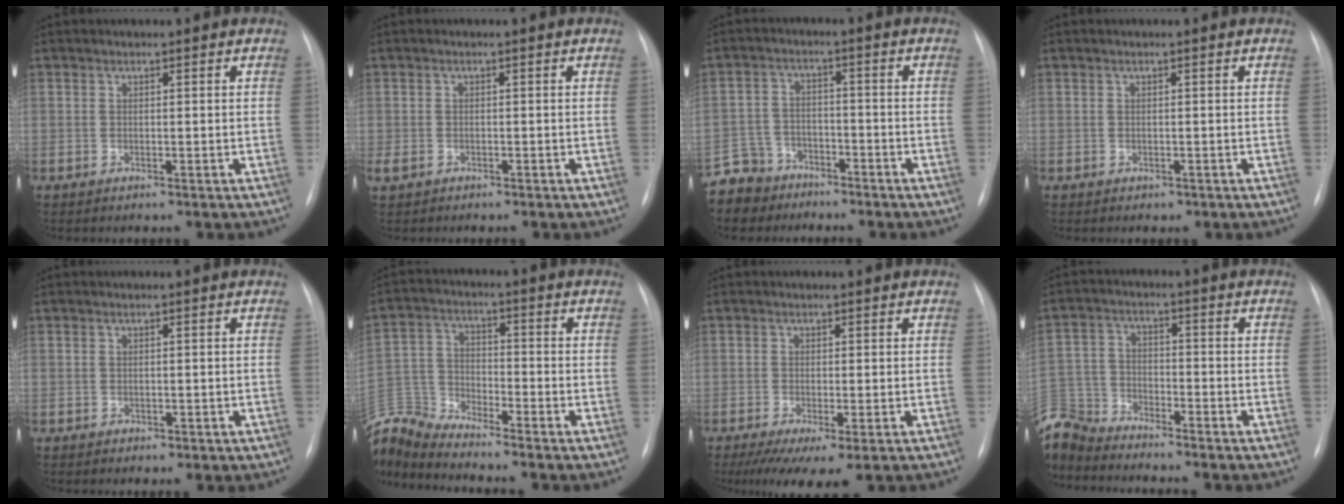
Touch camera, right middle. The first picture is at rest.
{"total": 1.9, "force": [-1.0, 1.3, 0.9], "torque": [-0.023, -0.001, -0.012]}
{"total": 7.7, "force": [-6.2, 4.5, -0.1], "torque": [-0.007, 0.003, -0.116]}
{"total": 0.6, "force": [-0.3, 0.5, 0.1], "torque": [-0.003, 0.002, -0.003]}
{"total": 0.8, "force": [-0.3, 0.6, 0.4], "torque": [-0.005, 0.001, -0.001]}
{"total": 10.7, "force": [-10.6, -0.3, 1.3], "torque": [-0.044, 0.018, -0.213]}
{"total": 6.6, "force": [-3.6, 1.5, 5.3], "torque": [-0.080, -0.020, -0.061]}
{"total": 10.3, "force": [-10.0, 2.1, 1.2], "torque": [-0.041, 0.011, -0.201]}